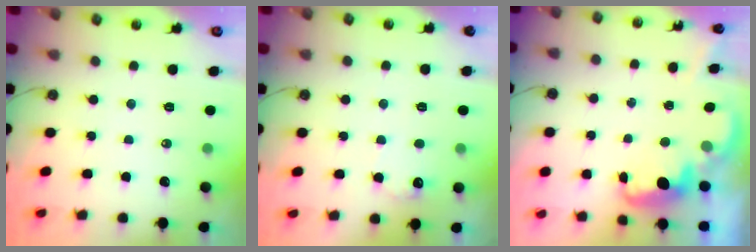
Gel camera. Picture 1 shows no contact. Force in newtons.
{"total": 6.3, "press": 6.3, "slide": 0.2}
{"total": 2.7, "press": 2.6, "slide": 0.7}